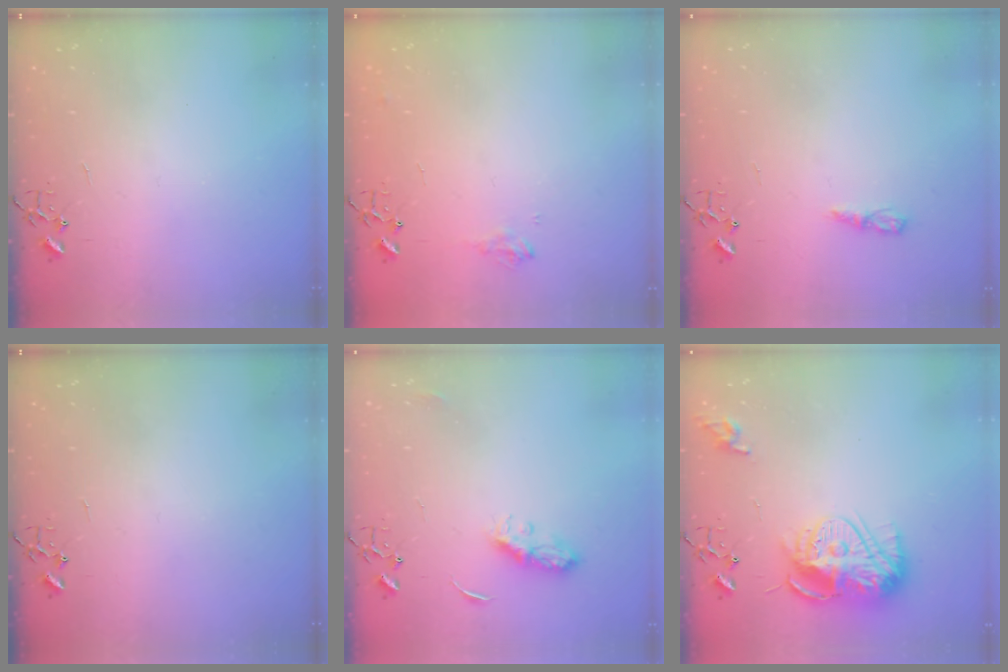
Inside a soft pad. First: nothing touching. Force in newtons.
{"total": 7.7, "press": 7.7, "slide": 0.9}
{"total": 6.8, "press": 6.8, "slide": 0.5}
{"total": 0.0}
{"total": 7.2, "press": 7.2, "slide": 0.3}
{"total": 15.3, "press": 15.3, "slide": 0.9}